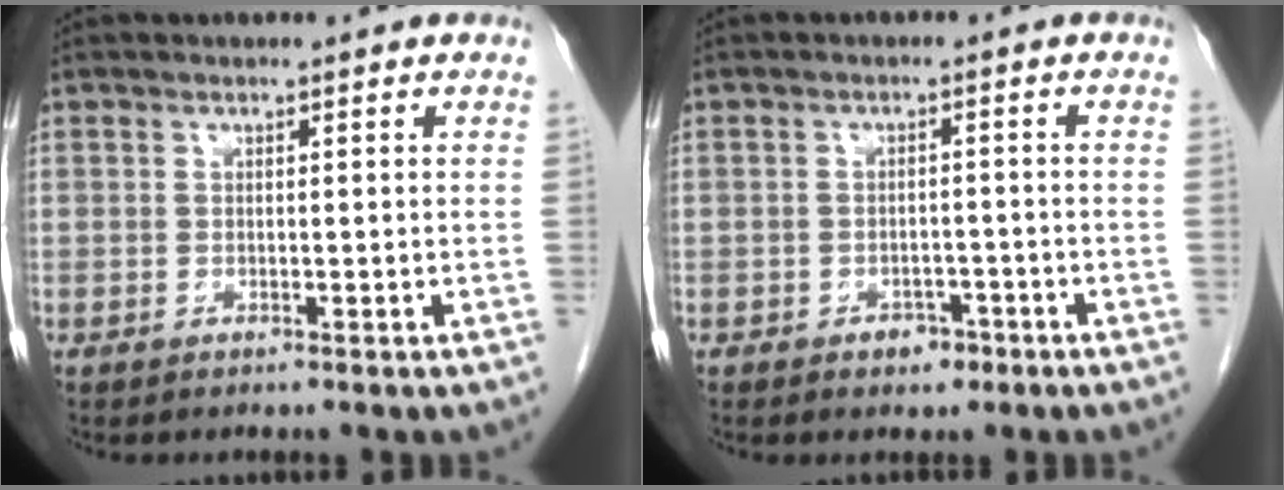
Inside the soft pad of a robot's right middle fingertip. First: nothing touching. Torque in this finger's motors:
{"motor_torque": [0.26, -0.09, 0.06, -0.01]}